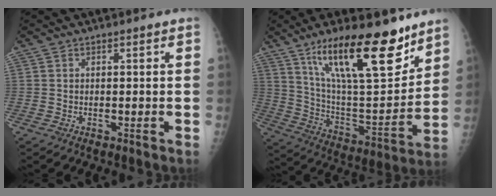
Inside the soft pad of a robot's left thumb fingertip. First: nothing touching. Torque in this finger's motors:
{"motor_torque": [1.14, 1.12, 1.62, -1.14, 0.30]}